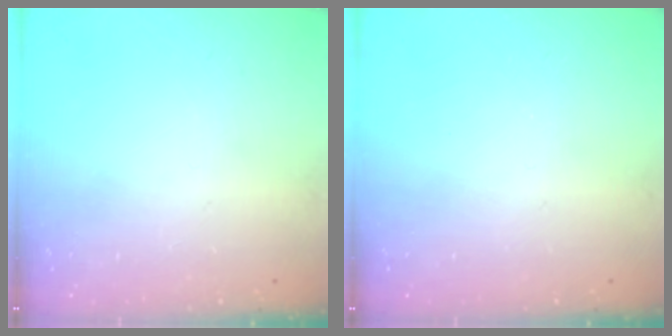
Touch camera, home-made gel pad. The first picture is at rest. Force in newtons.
{"total": 0.0}